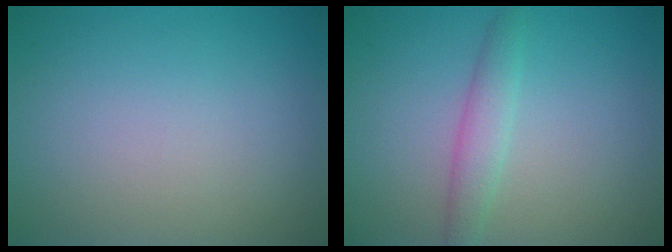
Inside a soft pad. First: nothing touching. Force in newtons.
{"total": 2.2, "press": 2.2, "slide": 0.0}